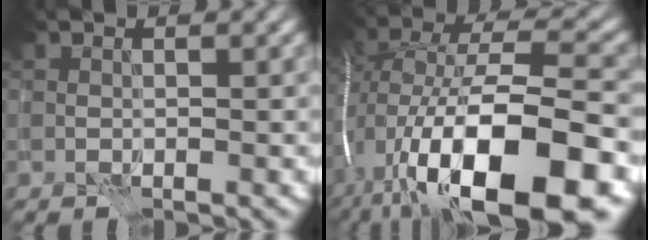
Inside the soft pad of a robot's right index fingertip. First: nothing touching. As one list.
[{"total": 18.5, "force": [-5.9, 7.2, 16.0], "torque": [-0.282, 0.011, -0.099]}]